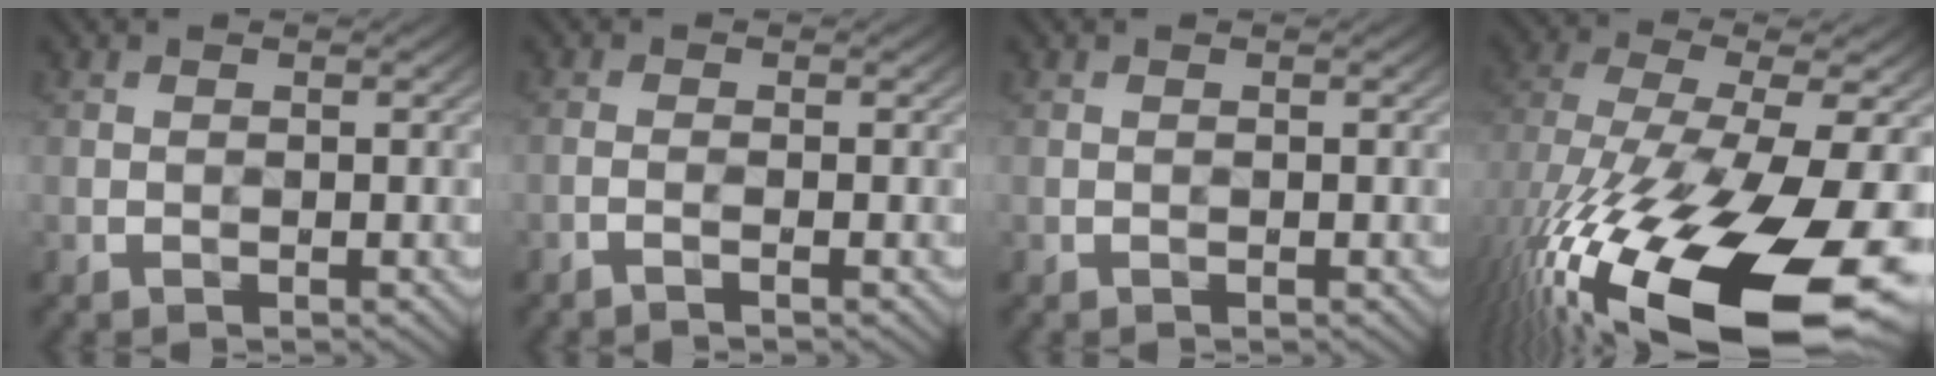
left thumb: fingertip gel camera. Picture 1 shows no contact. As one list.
[{"total": 1.2, "force": [-0.6, 0.2, 1.0], "torque": [-0.017, 0.006, -0.020]}, {"total": 0.0}, {"total": 20.0, "force": [-9.3, 7.8, 15.8], "torque": [-0.323, -0.044, -0.139]}]